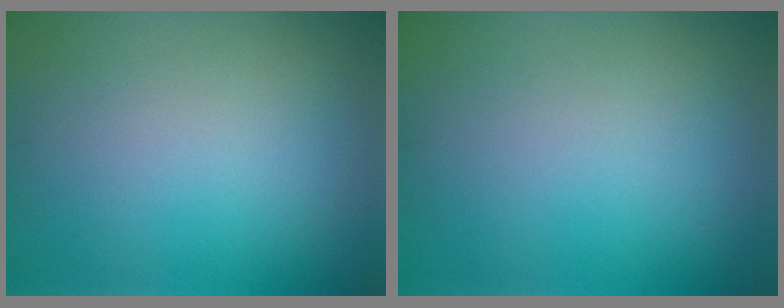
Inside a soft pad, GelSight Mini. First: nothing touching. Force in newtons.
{"total": 0.0}